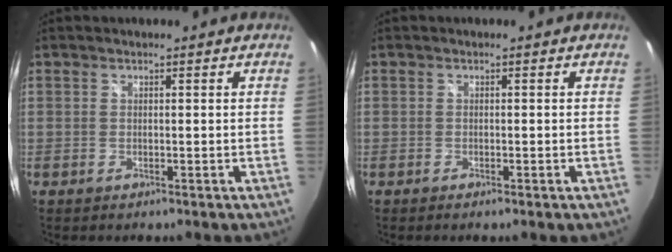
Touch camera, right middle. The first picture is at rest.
{"total": 0.6, "force": [-0.3, -0.1, 0.5], "torque": [-0.006, 0.003, -0.006]}